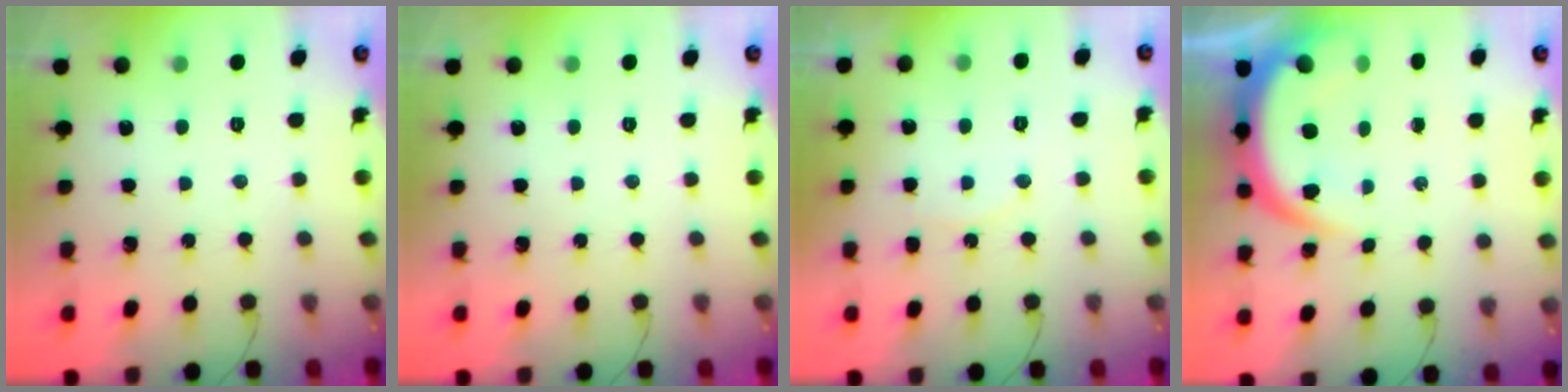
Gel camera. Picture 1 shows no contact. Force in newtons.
{"total": 0.0}
{"total": 6.5, "press": 6.2, "slide": 2.1}
{"total": 8.0, "press": 8.0, "slide": 0.9}